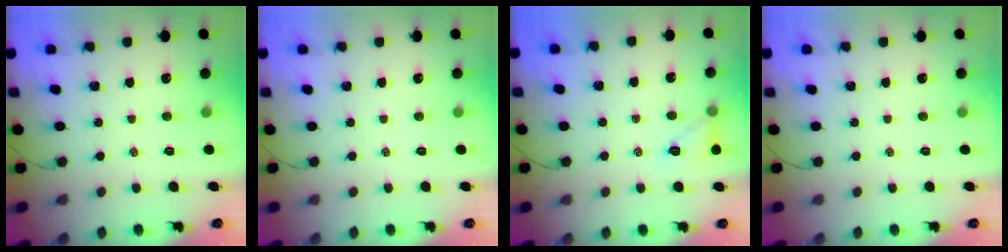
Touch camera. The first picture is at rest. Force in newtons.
{"total": 0.0}
{"total": 8.4, "press": 8.3, "slide": 1.5}
{"total": 0.0}